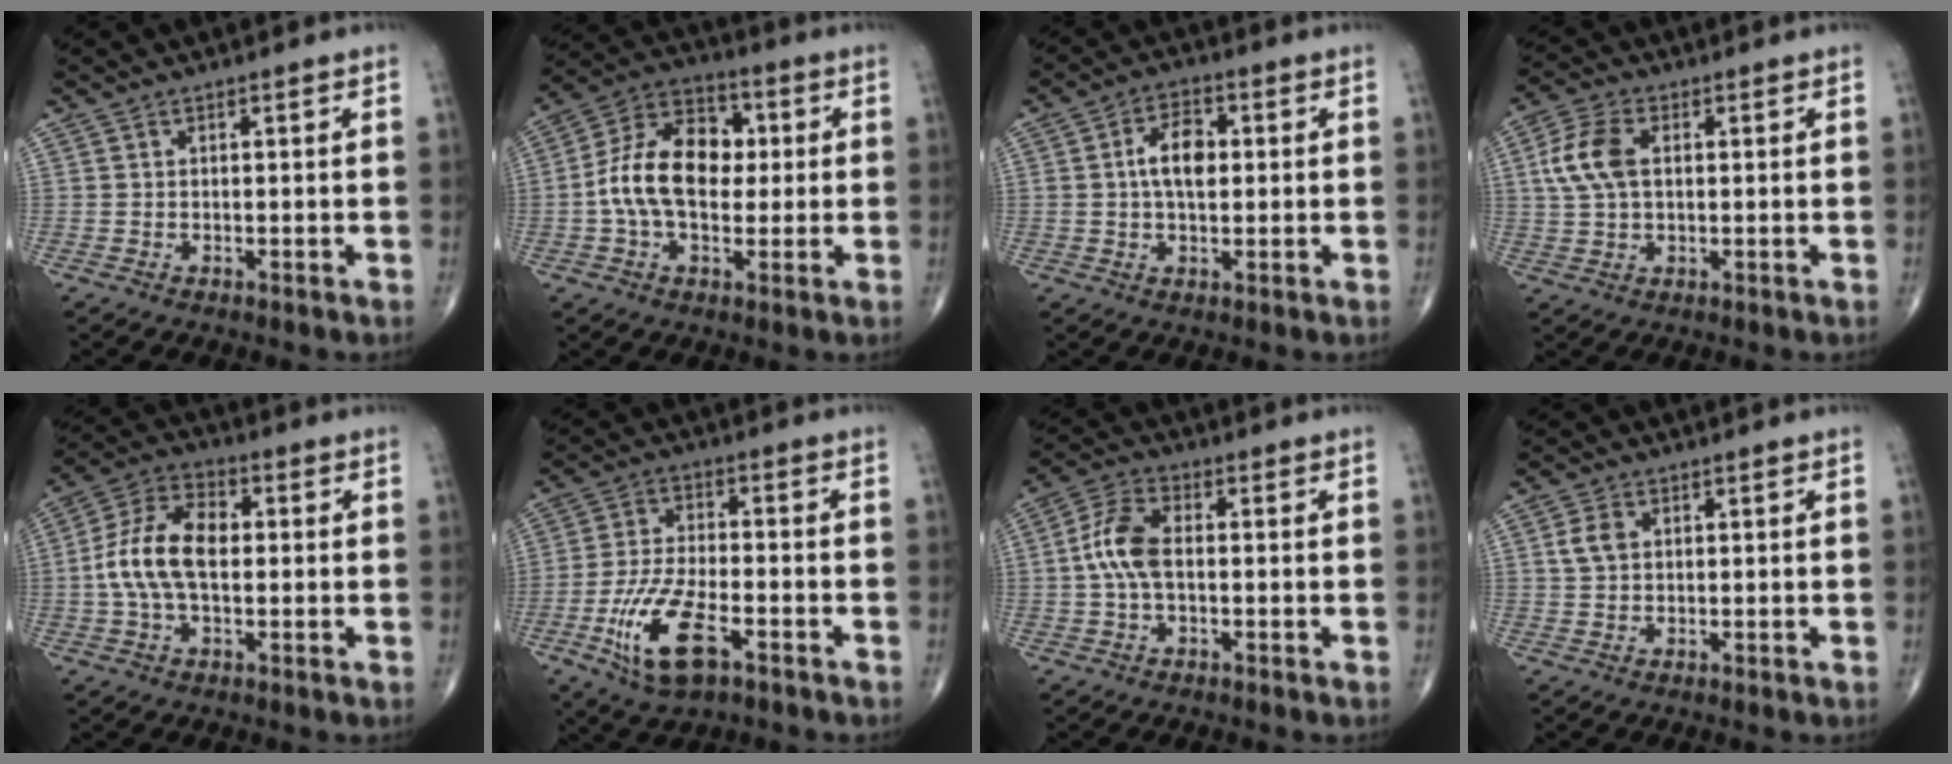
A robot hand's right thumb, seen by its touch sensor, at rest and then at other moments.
{"total": 14.7, "force": [0.2, 9.5, 11.3], "torque": [-0.188, 0.033, -0.006]}
{"total": 7.2, "force": [0.8, 4.1, 5.8], "torque": [-0.091, 0.011, 0.008]}
{"total": 8.3, "force": [1.5, 5.0, 6.5], "torque": [-0.143, 0.013, 0.029]}
{"total": 12.3, "force": [0.1, 7.0, 10.1], "torque": [-0.199, 0.028, -0.004]}
{"total": 12.9, "force": [-5.7, 5.3, 10.3], "torque": [-0.210, 0.012, -0.100]}
{"total": 7.7, "force": [-0.1, 4.2, 6.5], "torque": [-0.141, 0.021, -0.010]}
{"total": 2.6, "force": [1.0, 2.0, 1.3], "torque": [-0.018, -0.002, 0.021]}